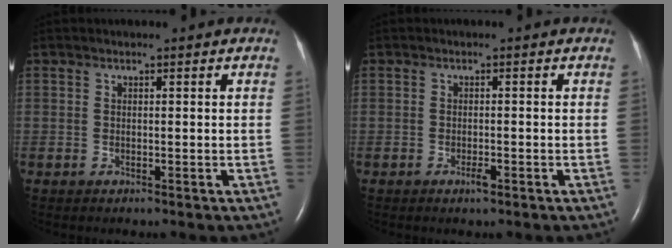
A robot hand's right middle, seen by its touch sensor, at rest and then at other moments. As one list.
[{"total": 1.2, "force": [-0.8, 0.2, 0.9], "torque": [-0.020, -0.002, -0.010]}]